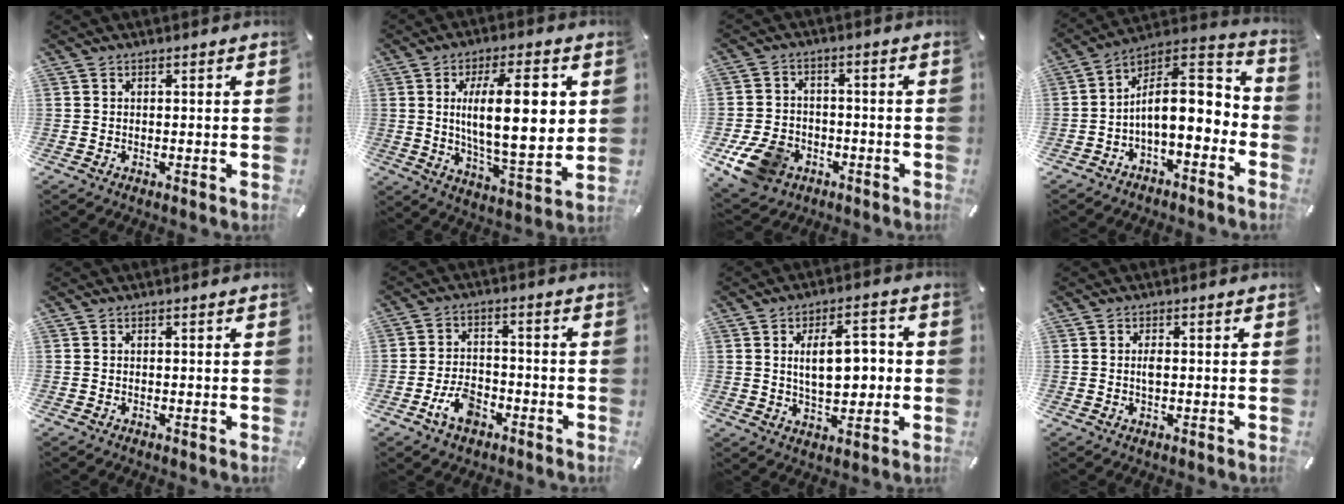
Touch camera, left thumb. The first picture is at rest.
{"total": 18.8, "force": [3.5, 6.7, 17.2], "torque": [-0.277, -0.013, 0.046]}
{"total": 11.0, "force": [-5.2, 8.0, 5.3], "torque": [-0.112, 0.030, -0.093]}
{"total": 12.5, "force": [-0.7, 7.1, 10.3], "torque": [-0.161, -0.011, -0.012]}
{"total": 0.0}
{"total": 7.5, "force": [-4.0, 4.7, 4.3], "torque": [-0.089, 0.020, -0.073]}
{"total": 11.3, "force": [1.1, 6.3, 9.3], "torque": [-0.134, 0.005, 0.016]}
{"total": 1.9, "force": [0.0, 0.7, 1.8], "torque": [-0.035, 0.001, -0.001]}